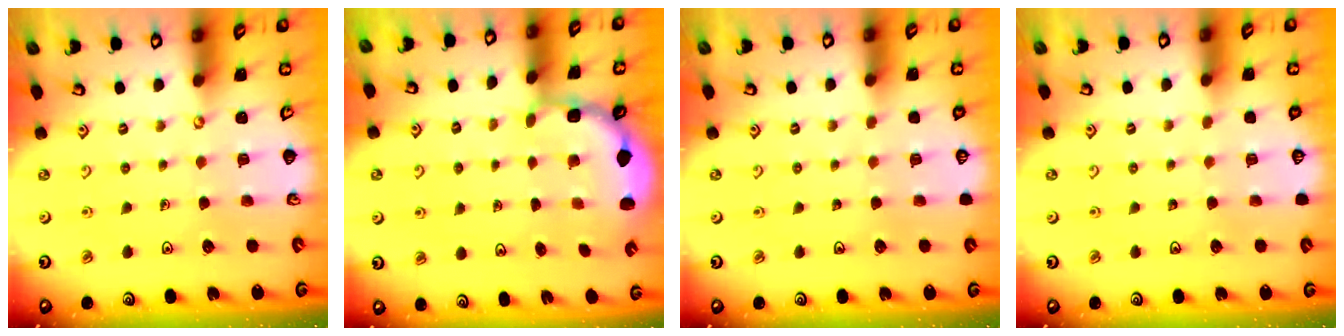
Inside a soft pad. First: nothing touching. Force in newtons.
{"total": 2.7, "press": 2.4, "slide": 1.4}
{"total": 0.0}
{"total": 0.0}